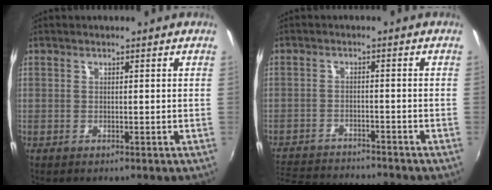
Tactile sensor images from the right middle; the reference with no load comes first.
{"total": 11.5, "force": [-10.8, 1.8, 3.6], "torque": [-0.095, -0.009, -0.173]}